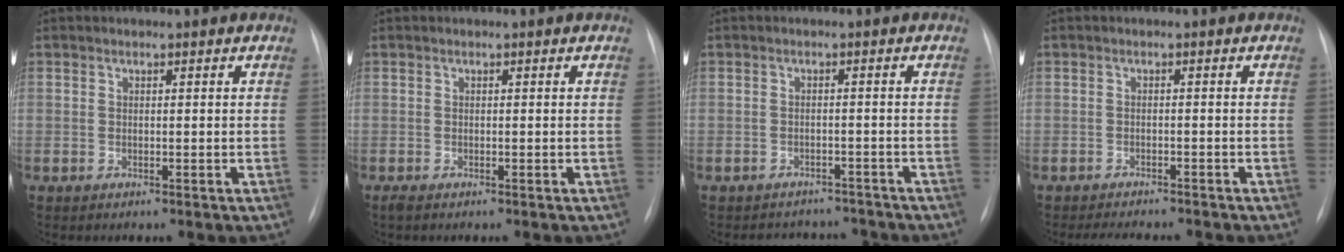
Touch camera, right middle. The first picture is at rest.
{"total": 0.8, "force": [-0.6, 0.2, 0.5], "torque": [-0.011, -0.002, -0.010]}
{"total": 6.3, "force": [-5.9, 2.3, 0.0], "torque": [0.006, 0.017, -0.069]}
{"total": 6.9, "force": [-6.2, 1.4, 2.5], "torque": [-0.032, -0.005, -0.084]}